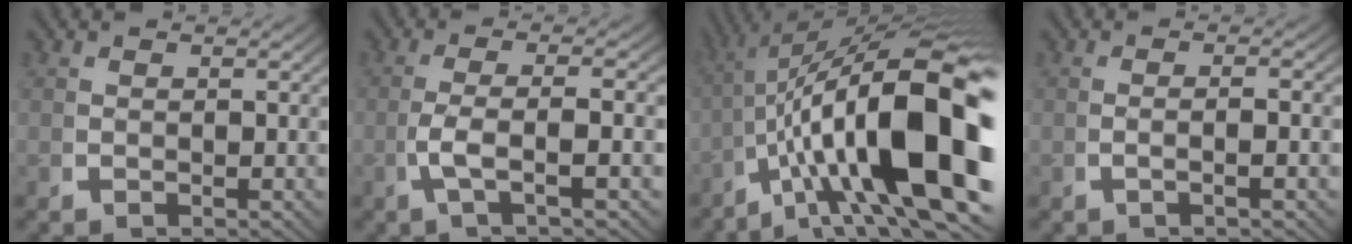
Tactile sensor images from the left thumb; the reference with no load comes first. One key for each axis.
{"total": 4.8, "fx": -0.6, "fy": 0.9, "fz": 4.7, "tx": -0.103, "ty": 0.007, "tz": -0.012}
{"total": 22.9, "fx": -0.6, "fy": 11.9, "fz": 19.6, "tx": -0.289, "ty": -0.035, "tz": 0.005}
{"total": 2.1, "fx": -0.5, "fy": -0.3, "fz": 2.0, "tx": -0.040, "ty": 0.012, "tz": -0.011}